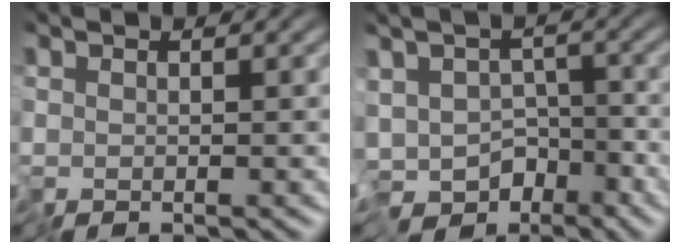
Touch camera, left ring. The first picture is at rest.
{"total": 6.9, "force": [-4.4, 3.8, 3.7], "torque": [-0.059, -0.009, -0.083]}